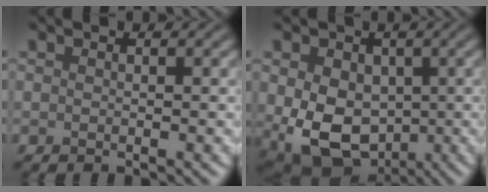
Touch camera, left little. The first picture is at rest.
{"total": 9.7, "force": [-1.0, 7.3, 6.3], "torque": [-0.104, -0.022, -0.008]}